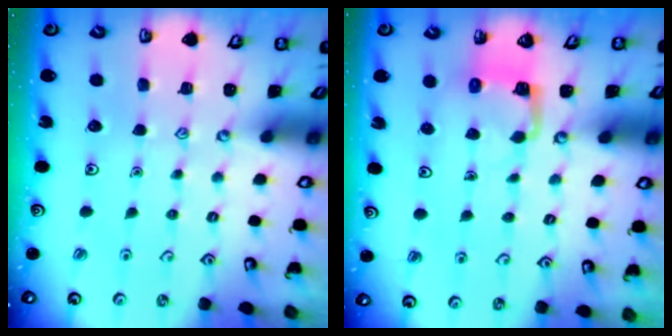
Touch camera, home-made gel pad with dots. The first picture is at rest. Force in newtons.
{"total": 4.1, "press": 4.1, "slide": 0.2}